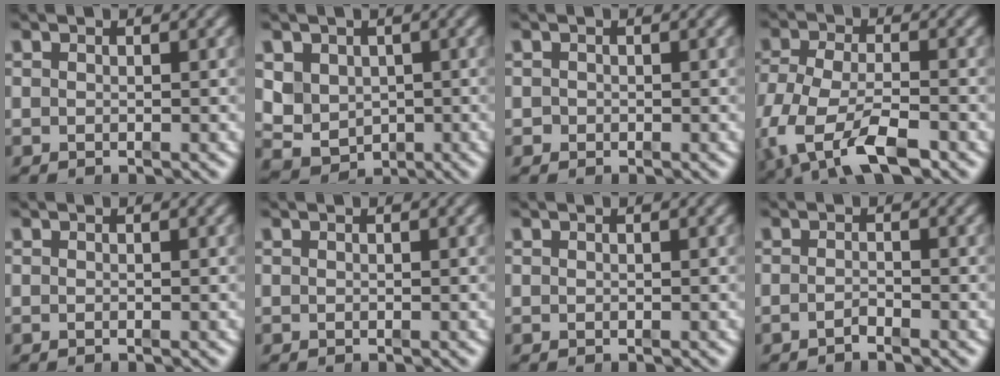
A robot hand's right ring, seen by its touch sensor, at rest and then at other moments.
{"total": 7.0, "force": [-0.6, 6.3, 3.1], "torque": [-0.094, -0.045, 0.010]}
{"total": 0.7, "force": [-0.4, 0.6, -0.1], "torque": [0.000, -0.006, -0.005]}
{"total": 8.6, "force": [-3.1, 5.1, 6.1], "torque": [-0.138, -0.045, -0.034]}
{"total": 0.0}
{"total": 0.0}
{"total": 0.0}
{"total": 1.2, "force": [-1.1, 0.0, 0.4], "torque": [-0.005, -0.001, -0.023]}